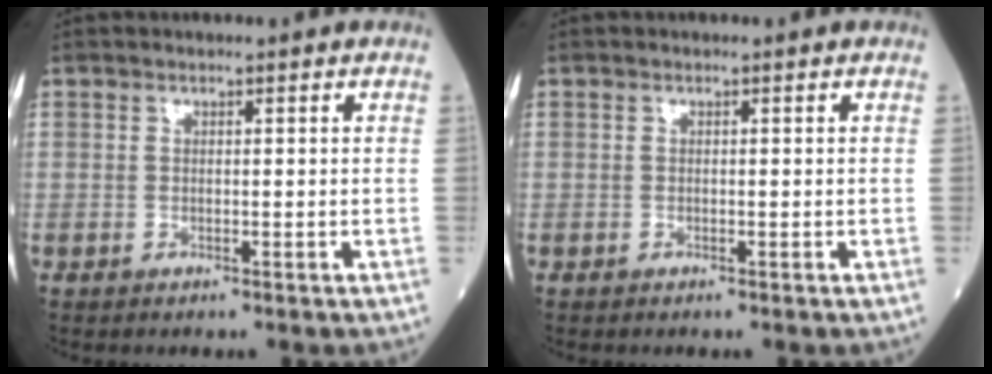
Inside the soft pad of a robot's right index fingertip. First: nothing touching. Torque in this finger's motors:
{"motor_torque": [0.04, 0.00, 0.05, -0.01]}